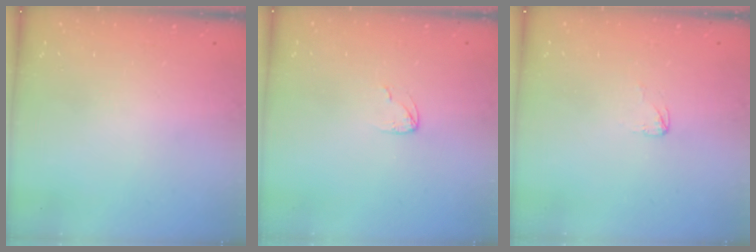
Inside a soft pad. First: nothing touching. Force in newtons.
{"total": 2.7, "press": 2.7, "slide": 0.2}
{"total": 2.1, "press": 2.1, "slide": 0.2}